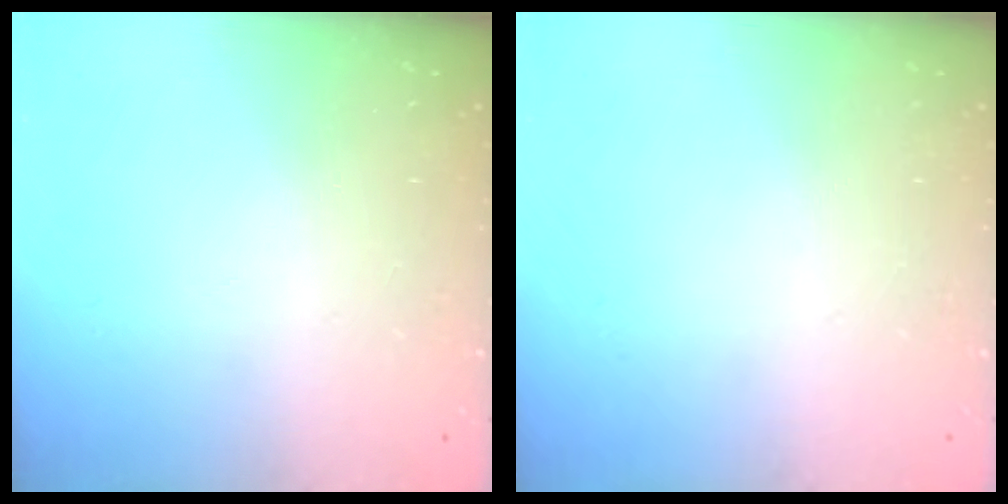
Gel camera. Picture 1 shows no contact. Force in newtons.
{"total": 0.0}